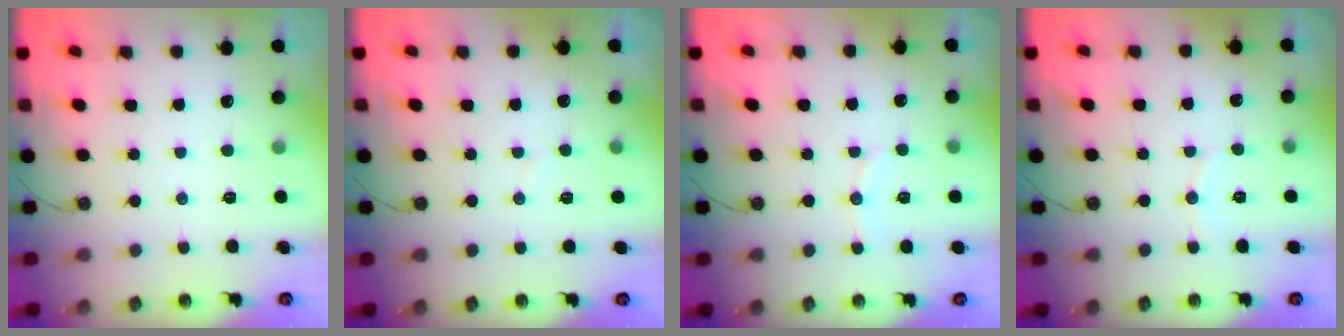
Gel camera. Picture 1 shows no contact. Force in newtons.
{"total": 1.8, "press": 1.8, "slide": 0.1}
{"total": 5.3, "press": 5.1, "slide": 1.6}
{"total": 4.1, "press": 4.1, "slide": 0.5}